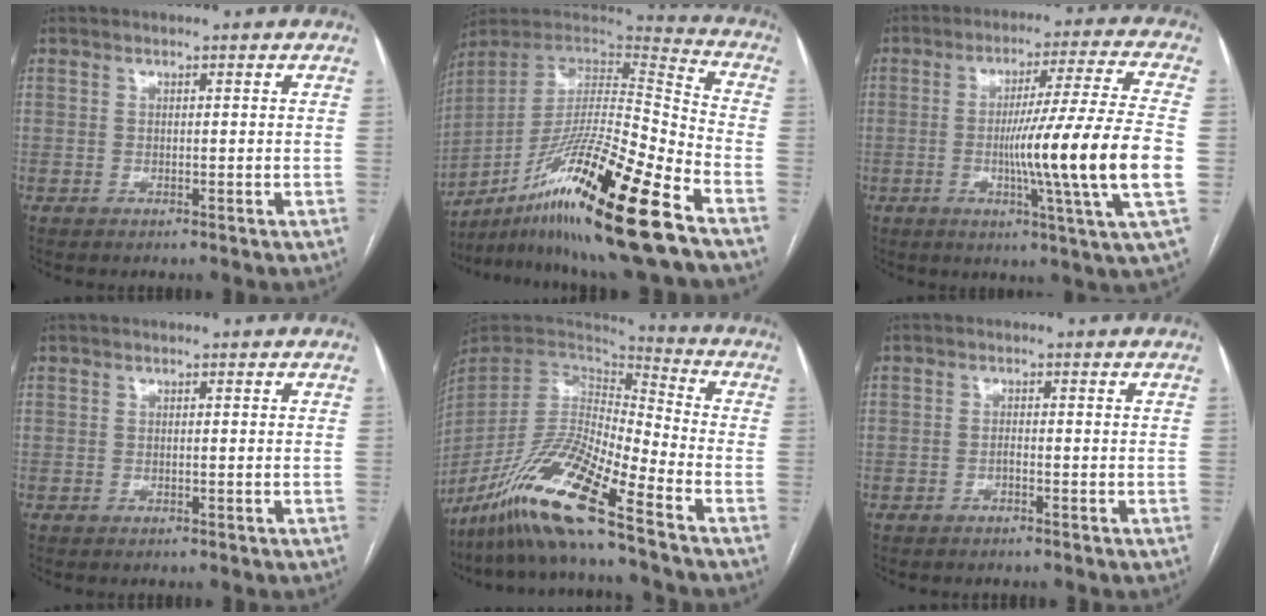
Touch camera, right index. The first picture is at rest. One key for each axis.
{"total": 24.2, "fx": -14.7, "fy": -0.1, "fz": 19.2, "tx": -0.336, "ty": -0.026, "tz": -0.267}
{"total": 17.2, "fx": -2.7, "fy": -2.4, "fz": 16.8, "tx": -0.271, "ty": -0.017, "tz": -0.050}
{"total": 0.0}
{"total": 16.2, "fx": -11.1, "fy": 0.6, "fz": 11.8, "tx": -0.227, "ty": -0.014, "tz": -0.208}
{"total": 0.8, "fx": -0.5, "fy": 0.5, "fz": 0.4, "tx": -0.002, "ty": 0.003, "tz": -0.012}